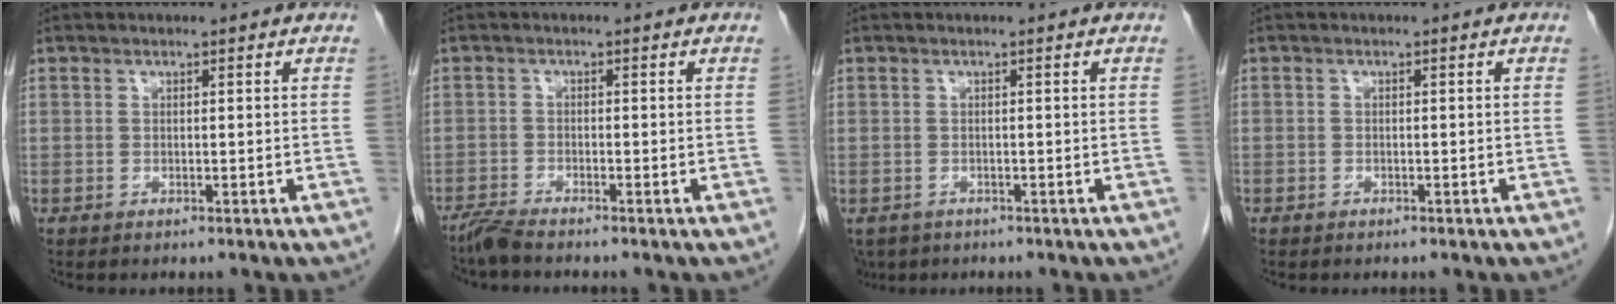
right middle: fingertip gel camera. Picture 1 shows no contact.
{"total": 2.4, "force": [-2.3, -0.2, 0.8], "torque": [-0.021, -0.009, -0.048]}
{"total": 3.6, "force": [-2.5, 2.4, 0.9], "torque": [-0.016, -0.002, -0.038]}
{"total": 0.8, "force": [-0.6, 0.6, 0.0], "torque": [-0.008, 0.004, -0.012]}